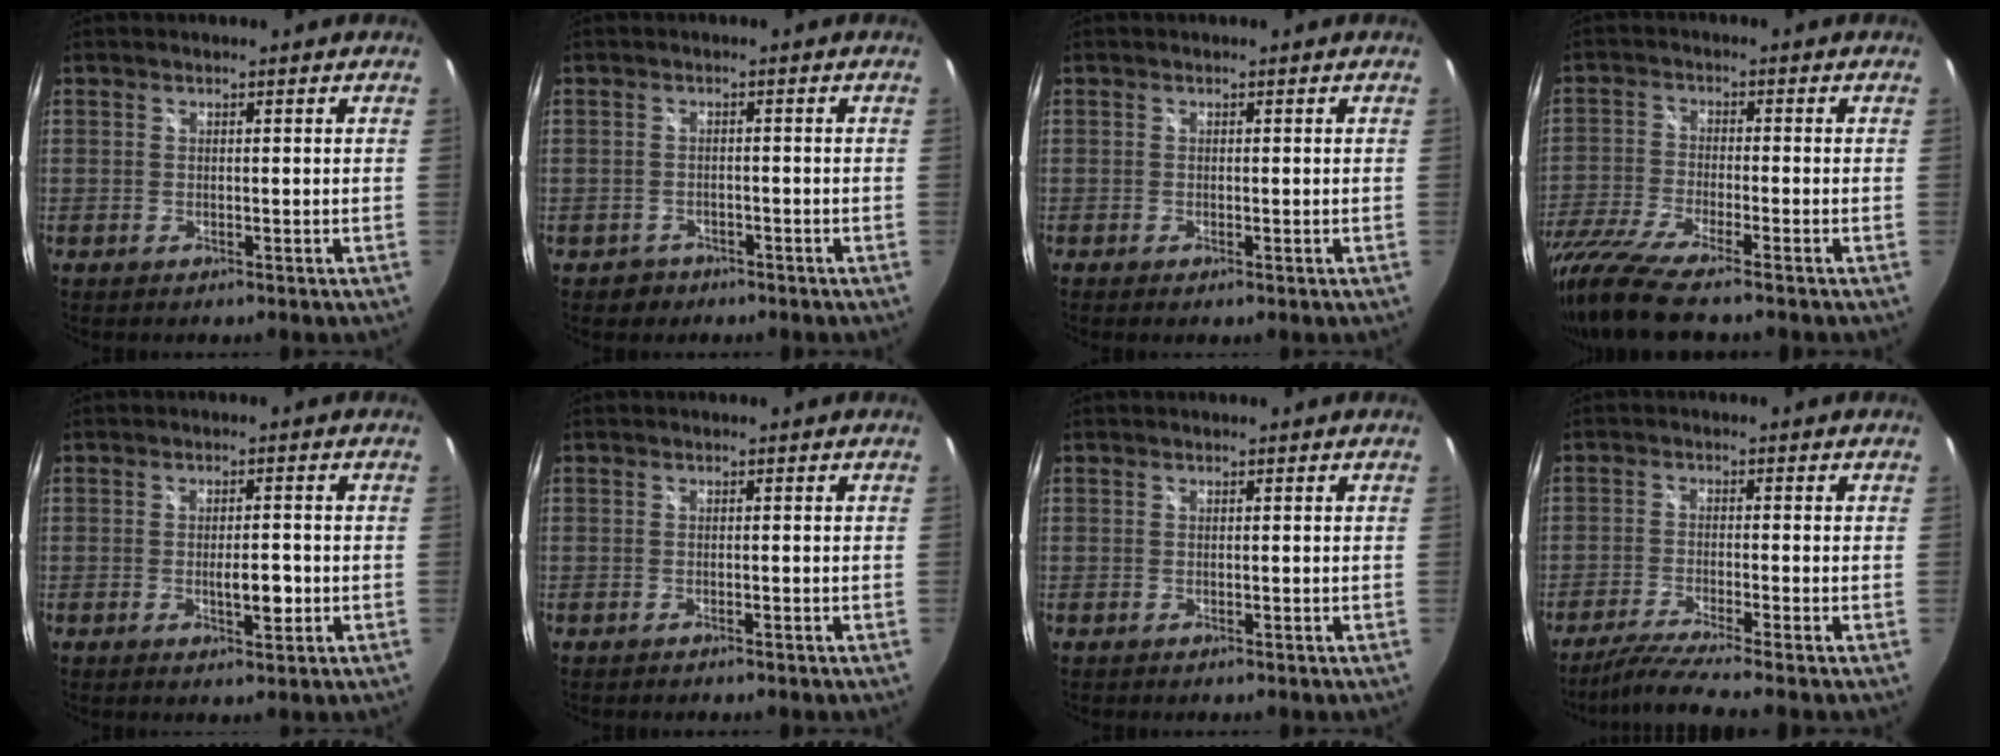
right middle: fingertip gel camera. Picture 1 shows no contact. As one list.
[{"total": 2.9, "force": [-1.9, 2.2, 0.2], "torque": [-0.014, 0.002, -0.026]}, {"total": 0.8, "force": [-0.5, 0.0, 0.7], "torque": [-0.012, -0.002, -0.009]}, {"total": 11.3, "force": [-9.1, 0.6, 6.5], "torque": [-0.150, -0.043, -0.173]}, {"total": 3.9, "force": [-1.0, 1.4, 3.5], "torque": [-0.058, -0.005, -0.013]}, {"total": 0.9, "force": [-0.8, 0.3, 0.3], "torque": [-0.007, -0.002, -0.014]}, {"total": 0.0}, {"total": 6.9, "force": [-5.9, -1.4, 3.4], "torque": [-0.082, -0.021, -0.107]}]